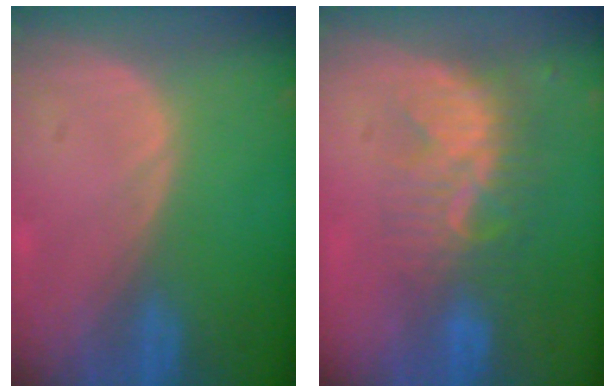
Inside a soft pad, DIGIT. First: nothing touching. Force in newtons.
{"total": 8.5, "press": 7.6, "slide": 3.8}